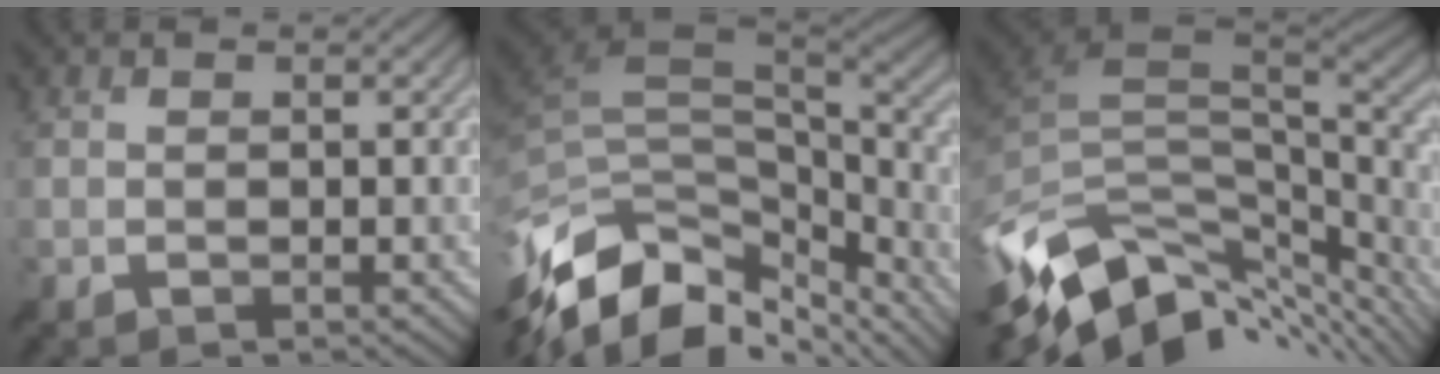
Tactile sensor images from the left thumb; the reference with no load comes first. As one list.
[{"total": 15.4, "force": [-8.0, 8.9, 9.7], "torque": [-0.248, -0.027, -0.132]}, {"total": 12.9, "force": [-4.3, 7.2, 9.8], "torque": [-0.210, -0.023, -0.067]}]